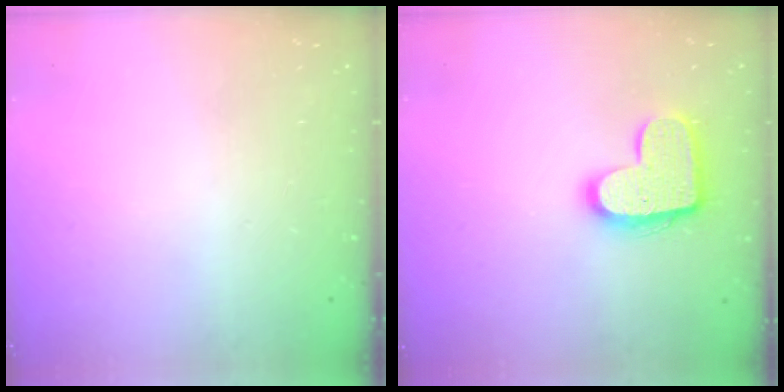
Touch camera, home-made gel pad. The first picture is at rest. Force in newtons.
{"total": 14.5, "press": 14.5, "slide": 0.8}